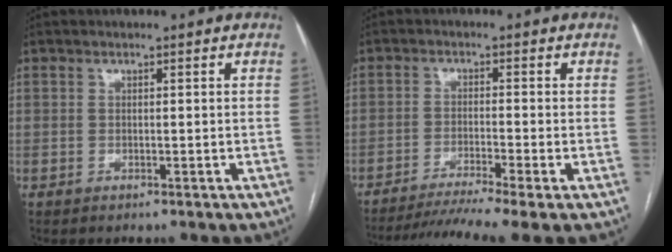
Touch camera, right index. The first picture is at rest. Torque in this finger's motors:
{"motor_torque": [0.62, -0.47, 0.06, 0.04]}